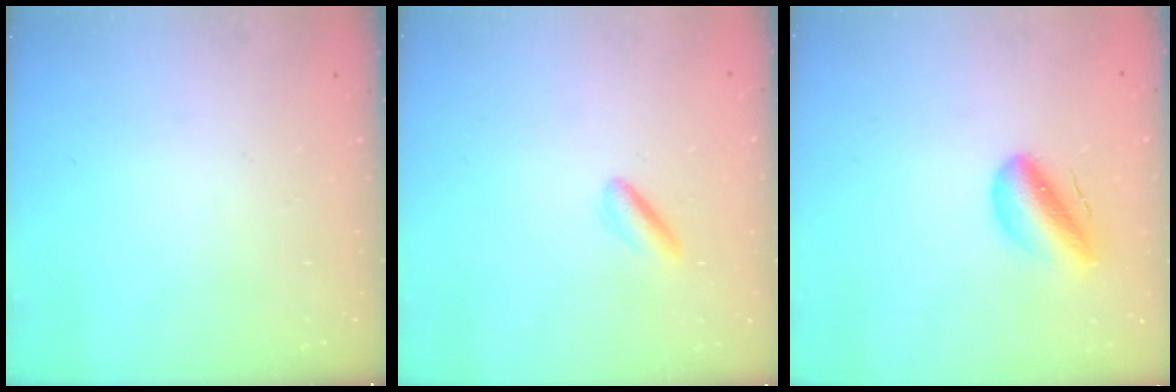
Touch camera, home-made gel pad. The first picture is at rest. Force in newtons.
{"total": 2.4, "press": 2.2, "slide": 0.9}
{"total": 9.9, "press": 9.5, "slide": 2.9}